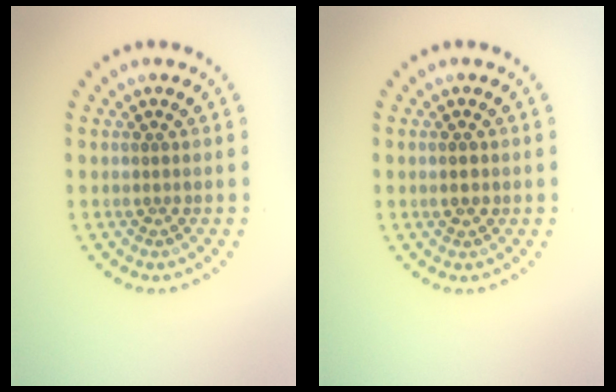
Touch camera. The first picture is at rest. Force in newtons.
{"total": 1.8, "press": 1.8, "slide": 0.1}